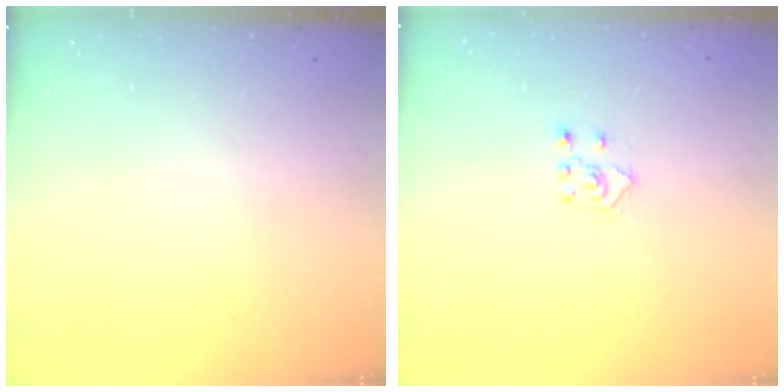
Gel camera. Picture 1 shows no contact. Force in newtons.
{"total": 5.0, "press": 4.9, "slide": 0.8}